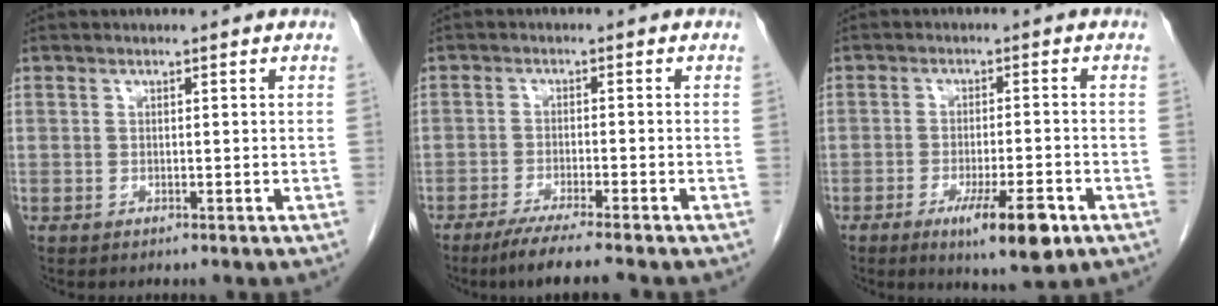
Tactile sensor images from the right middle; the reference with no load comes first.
{"total": 6.6, "force": [-5.3, -0.6, 3.9], "torque": [-0.059, -0.019, -0.088]}
{"total": 8.4, "force": [-4.4, 1.1, 7.0], "torque": [-0.111, -0.015, -0.061]}